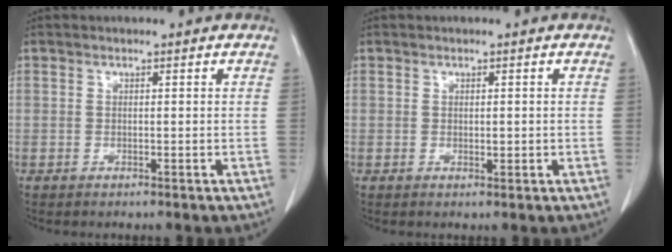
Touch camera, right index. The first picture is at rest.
{"total": 1.2, "force": [0.0, 0.5, 1.1], "torque": [-0.017, -0.002, 0.003]}